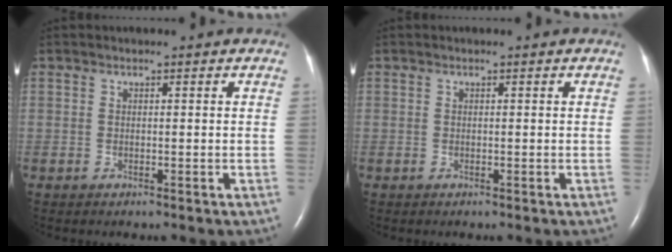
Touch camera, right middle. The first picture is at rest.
{"total": 0.0}